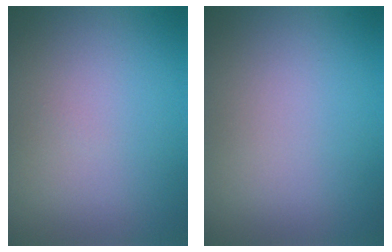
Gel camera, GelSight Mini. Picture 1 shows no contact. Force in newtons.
{"total": 0.0}